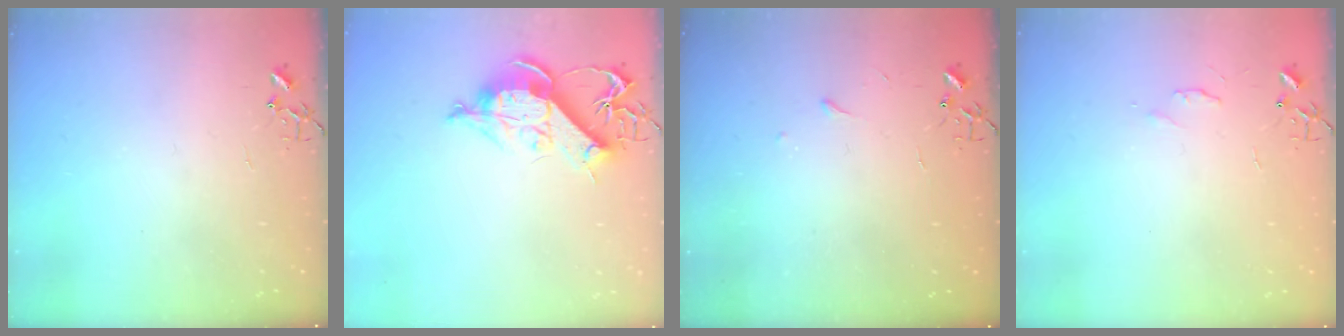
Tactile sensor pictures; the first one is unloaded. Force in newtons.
{"total": 11.6, "press": 11.5, "slide": 1.4}
{"total": 3.3, "press": 3.3, "slide": 0.5}
{"total": 4.1, "press": 4.1, "slide": 0.7}